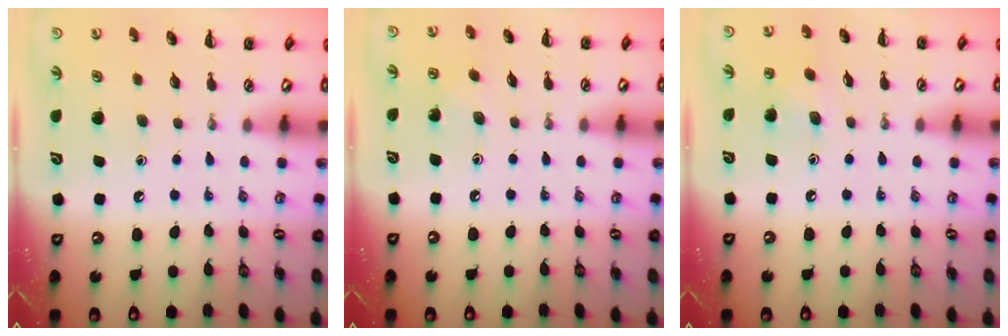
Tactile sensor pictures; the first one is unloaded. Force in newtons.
{"total": 2.8, "press": 2.7, "slide": 0.8}
{"total": 4.7, "press": 4.5, "slide": 1.1}